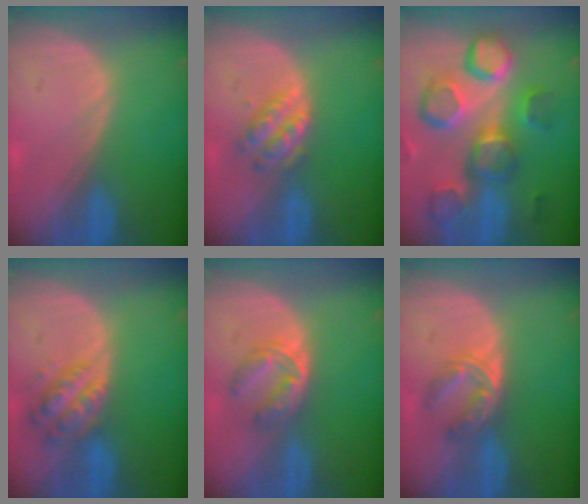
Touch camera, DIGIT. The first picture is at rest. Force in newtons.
{"total": 4.9, "press": 4.3, "slide": 2.3}
{"total": 12.9, "press": 11.2, "slide": 6.4}
{"total": 6.0, "press": 5.4, "slide": 2.6}
{"total": 5.0, "press": 4.8, "slide": 1.5}
{"total": 6.0, "press": 5.0, "slide": 3.3}